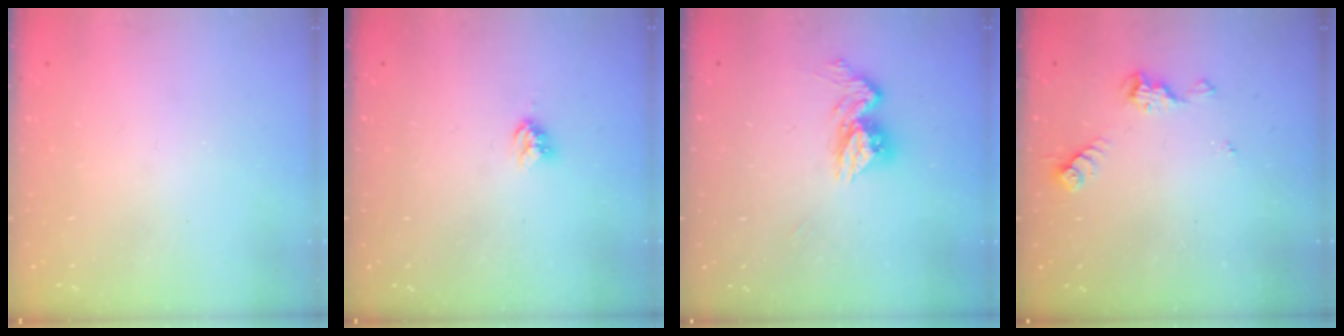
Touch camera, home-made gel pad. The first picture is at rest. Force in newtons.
{"total": 3.9, "press": 3.9, "slide": 0.4}
{"total": 10.7, "press": 10.6, "slide": 1.0}
{"total": 6.3, "press": 6.3, "slide": 0.5}